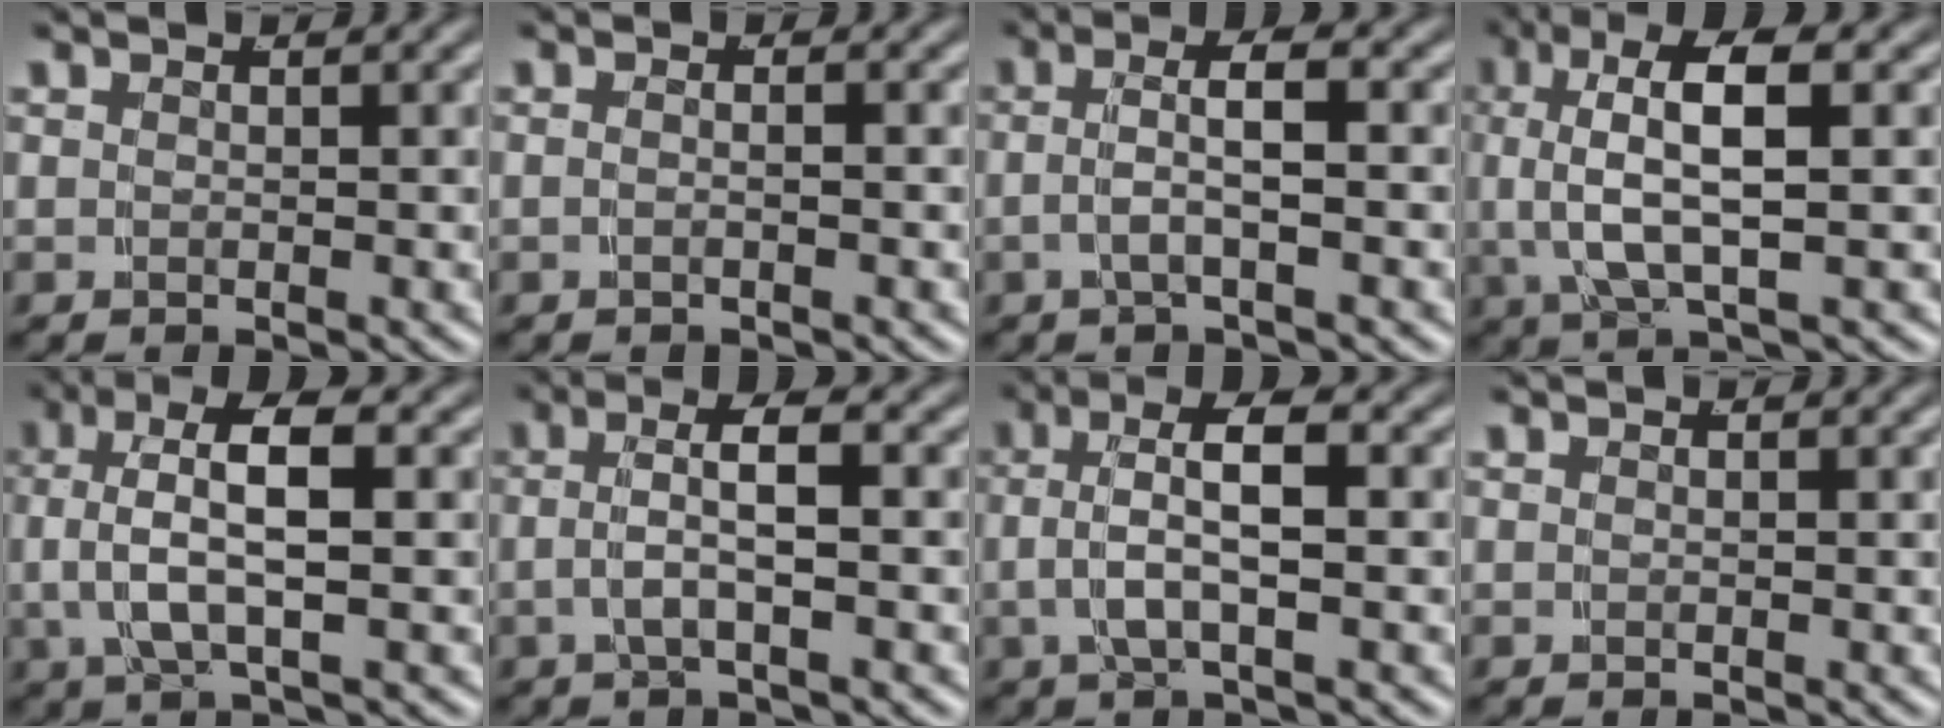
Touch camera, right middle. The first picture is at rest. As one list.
[{"total": 0.9, "force": [-0.5, 0.2, 0.7], "torque": [-0.012, 0.004, -0.012]}, {"total": 3.3, "force": [-0.4, 1.2, 3.1], "torque": [-0.054, 0.009, -0.014]}, {"total": 8.4, "force": [1.6, 4.4, 7.0], "torque": [-0.147, -0.007, 0.025]}, {"total": 7.2, "force": [1.5, 3.8, 5.9], "torque": [-0.118, 0.005, 0.017]}, {"total": 4.1, "force": [0.1, 1.9, 3.7], "torque": [-0.064, 0.012, -0.007]}, {"total": 5.9, "force": [1.1, 3.1, 4.9], "torque": [-0.088, 0.014, 0.007]}, {"total": 0.0}]